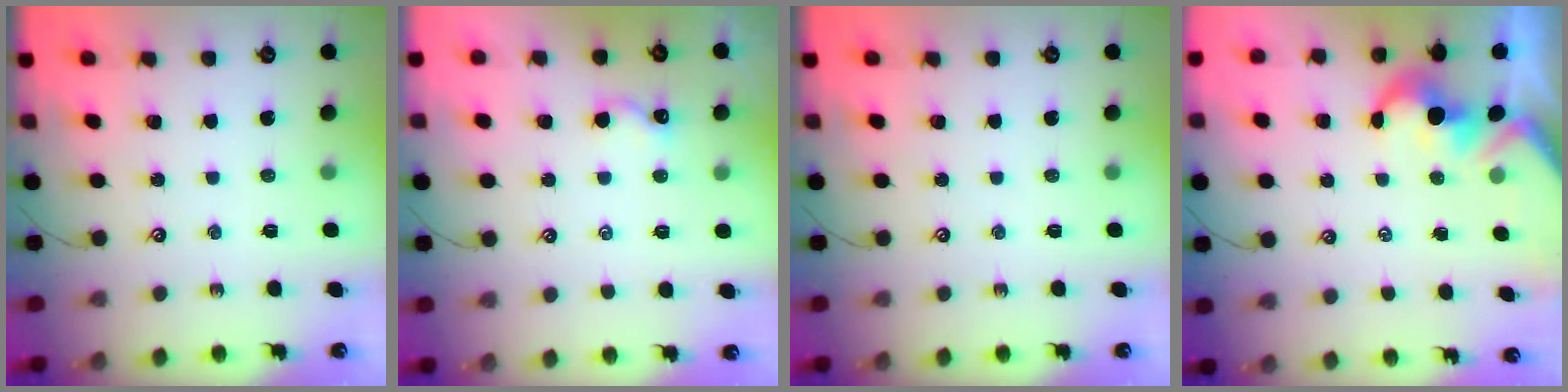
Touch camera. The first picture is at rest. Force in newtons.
{"total": 2.1, "press": 2.1, "slide": 0.3}
{"total": 0.0}
{"total": 1.9, "press": 1.8, "slide": 0.7}